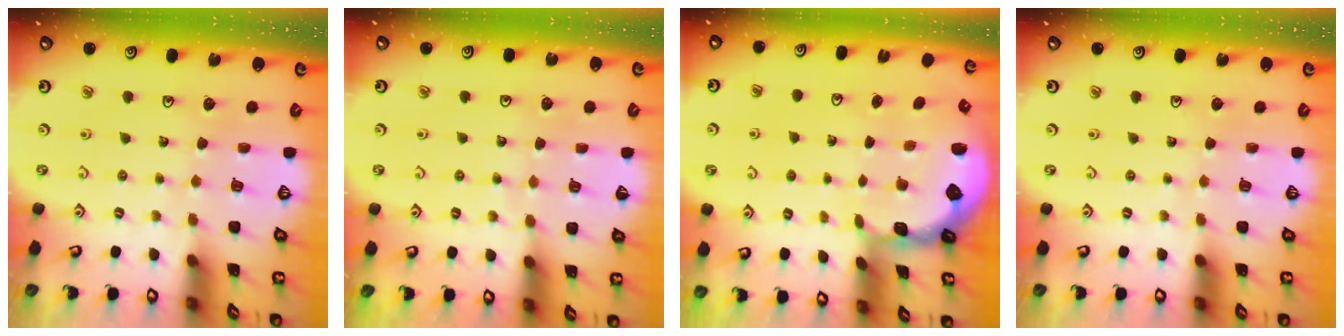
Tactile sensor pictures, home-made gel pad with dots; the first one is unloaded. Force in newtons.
{"total": 1.7, "press": 1.7, "slide": 0.2}
{"total": 2.5, "press": 1.8, "slide": 1.8}
{"total": 0.0}